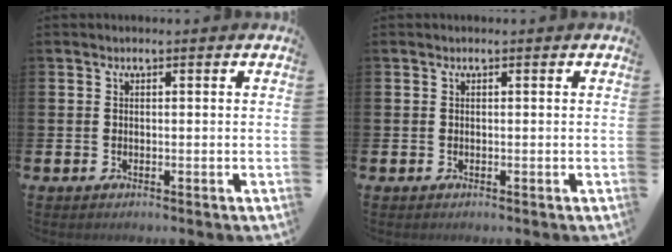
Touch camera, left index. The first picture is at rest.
{"total": 0.0}